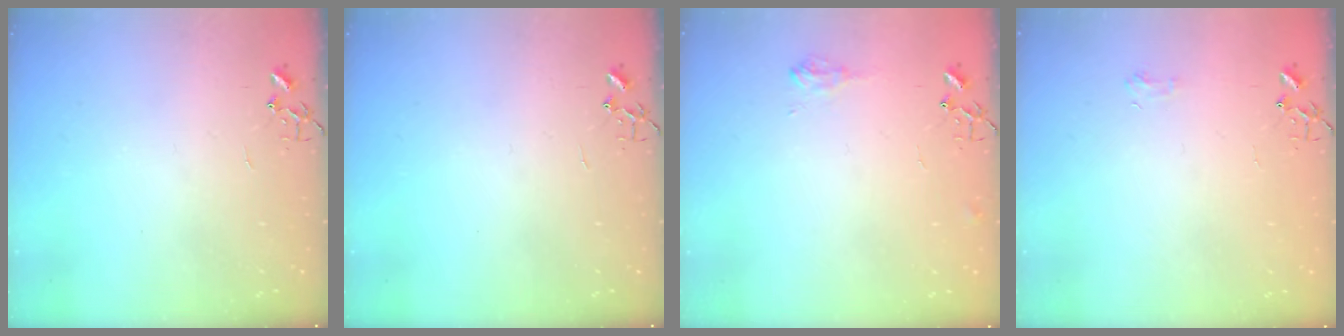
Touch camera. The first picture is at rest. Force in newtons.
{"total": 0.0}
{"total": 7.2, "press": 7.1, "slide": 0.9}
{"total": 4.8, "press": 4.7, "slide": 0.6}